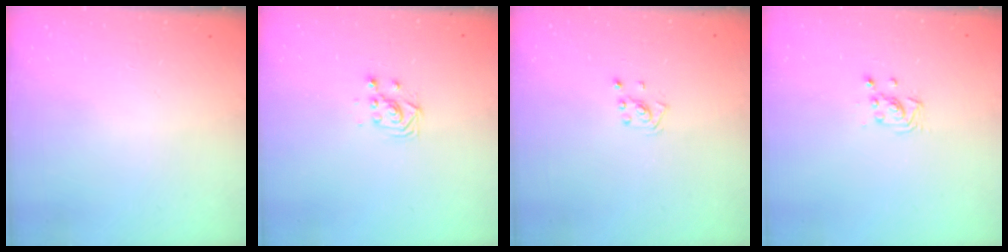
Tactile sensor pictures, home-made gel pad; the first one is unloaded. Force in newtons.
{"total": 3.2, "press": 3.2, "slide": 0.2}
{"total": 2.2, "press": 2.2, "slide": 0.6}
{"total": 3.0, "press": 2.9, "slide": 0.5}